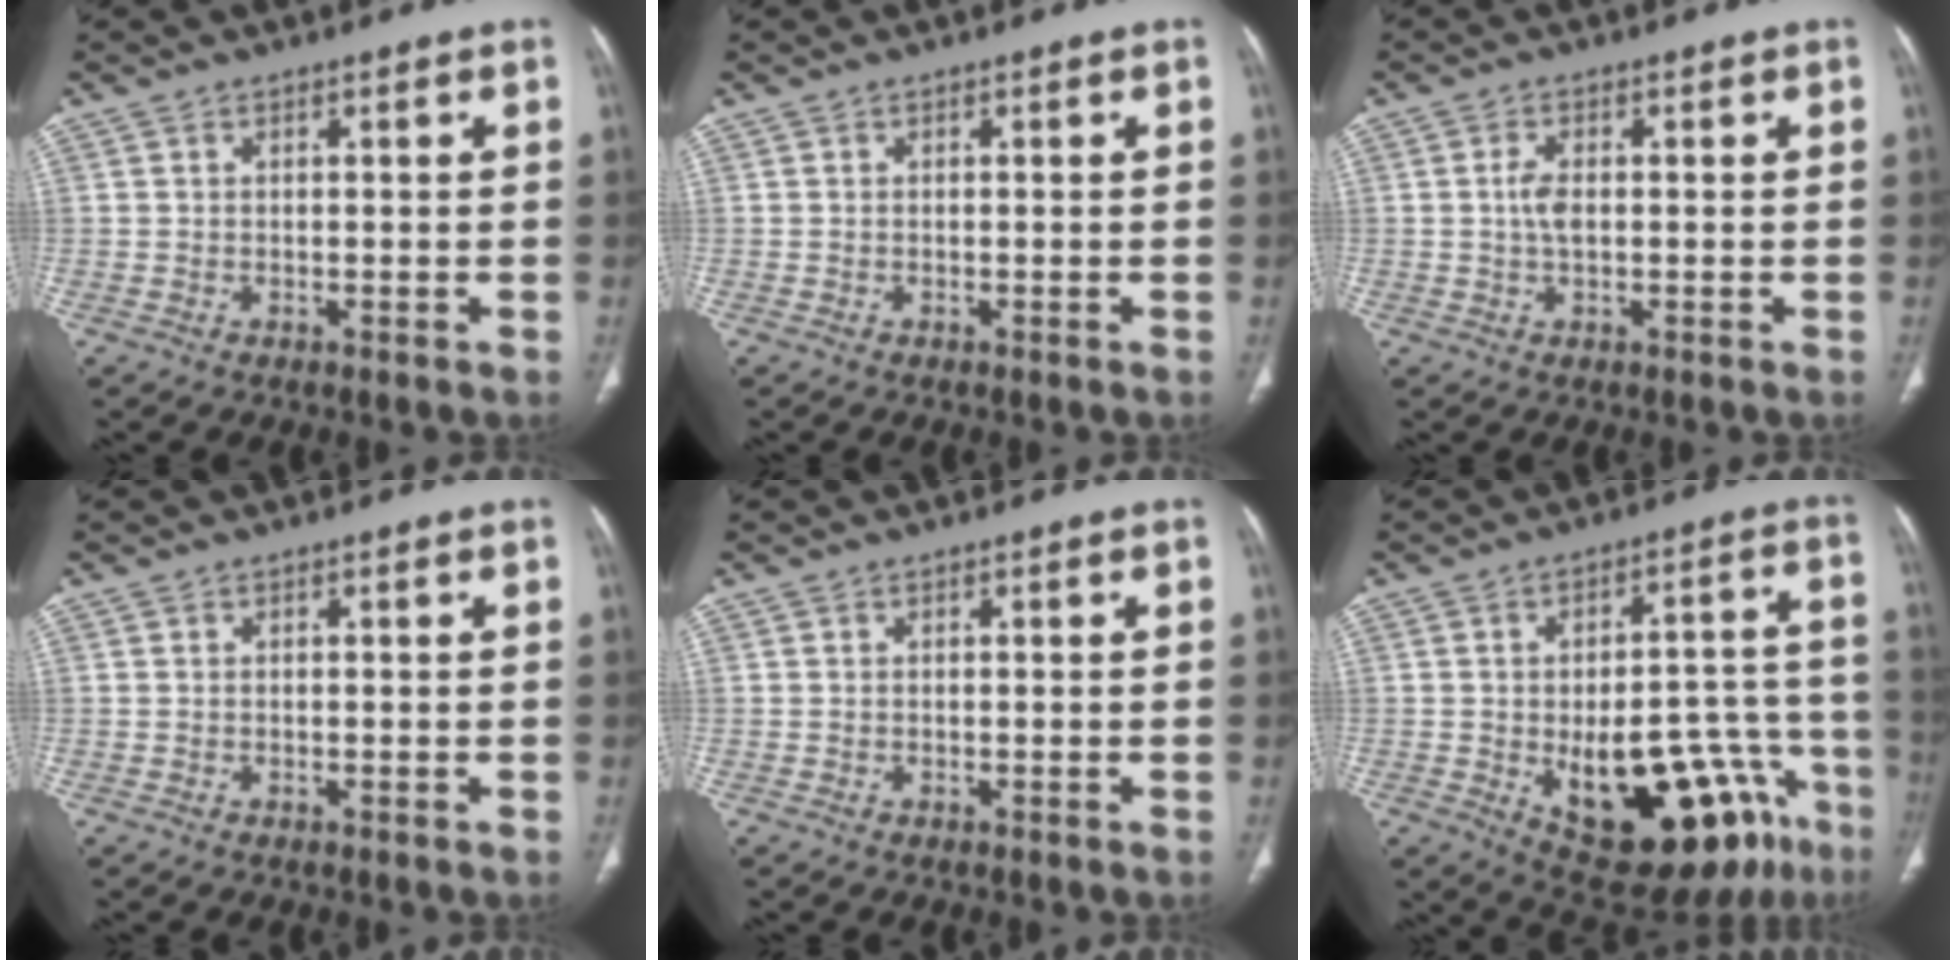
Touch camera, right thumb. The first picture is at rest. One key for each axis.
{"total": 0.0}
{"total": 2.8, "fx": 0.0, "fy": 1.4, "fz": 2.4, "tx": -0.049, "ty": 0.003, "tz": -0.002}
{"total": 0.0}
{"total": 0.0}
{"total": 22.8, "fx": -9.7, "fy": 10.5, "fz": 17.8, "tx": -0.179, "ty": 0.050, "tz": -0.114}